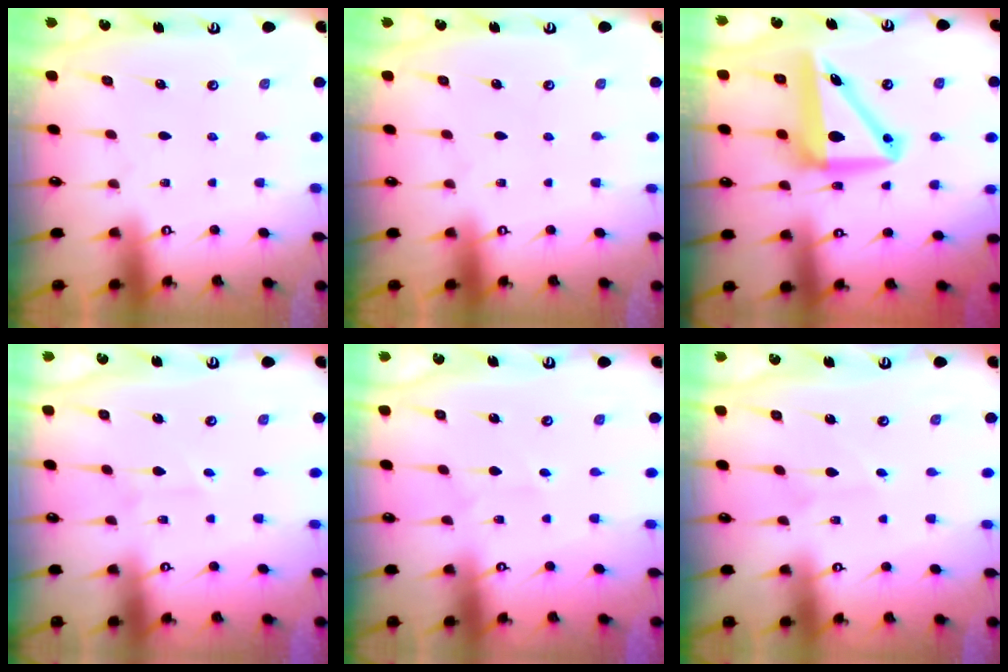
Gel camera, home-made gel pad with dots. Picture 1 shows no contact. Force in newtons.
{"total": 0.0}
{"total": 12.4, "press": 11.8, "slide": 3.6}
{"total": 2.3, "press": 2.3, "slide": 0.3}
{"total": 2.3, "press": 2.3, "slide": 0.2}
{"total": 3.3, "press": 3.3, "slide": 0.3}